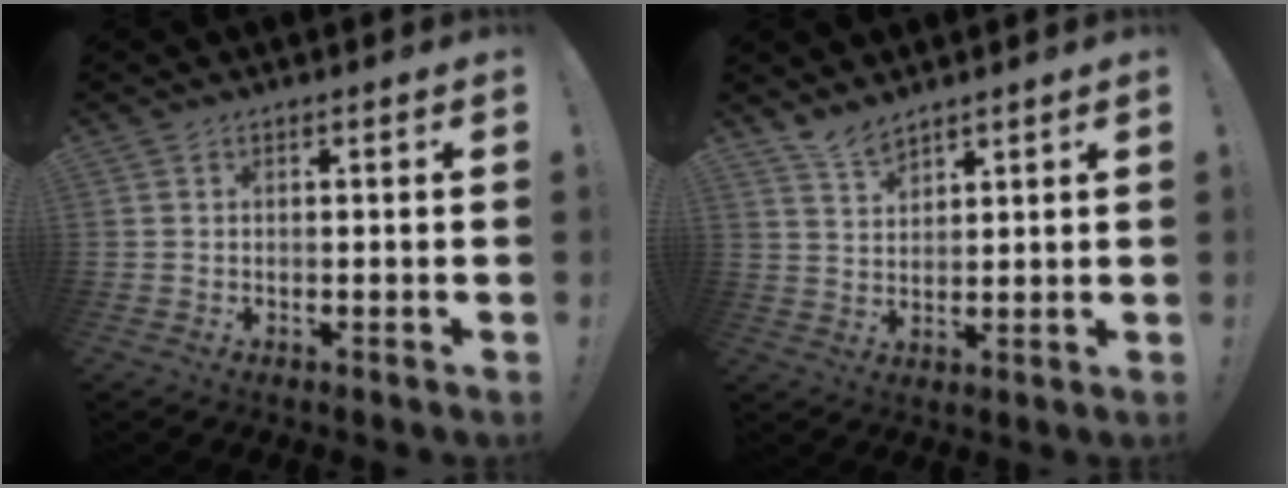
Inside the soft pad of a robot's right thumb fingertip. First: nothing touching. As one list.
[{"total": 5.3, "force": [4.7, 1.5, 1.9], "torque": [-0.034, -0.030, 0.087]}]